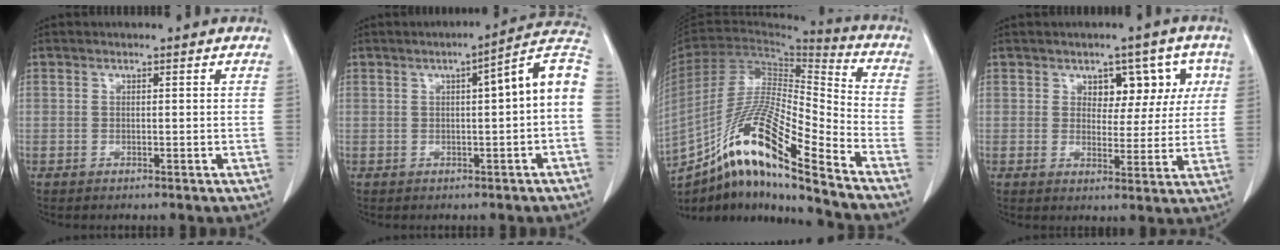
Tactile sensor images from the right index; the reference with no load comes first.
{"total": 9.4, "force": [1.0, 0.6, 9.3], "torque": [-0.123, 0.030, 0.007]}
{"total": 21.2, "force": [-15.3, 0.4, 14.6], "torque": [-0.299, -0.024, -0.286]}
{"total": 6.7, "force": [2.7, 4.3, 4.4], "torque": [-0.038, 0.021, 0.037]}